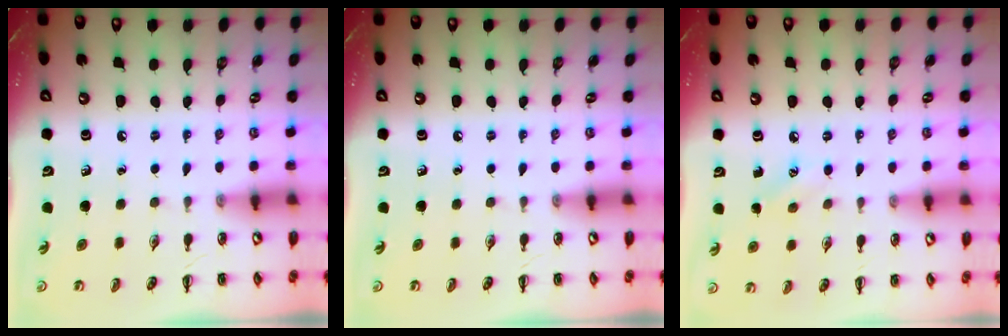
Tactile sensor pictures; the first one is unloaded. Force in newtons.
{"total": 0.0}
{"total": 6.8, "press": 6.6, "slide": 1.7}